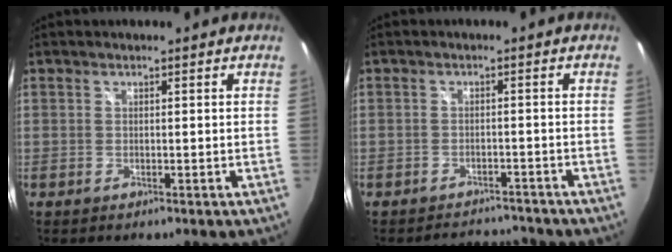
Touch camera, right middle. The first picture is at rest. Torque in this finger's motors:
{"motor_torque": [-0.06, -0.44, -0.15, -0.06]}